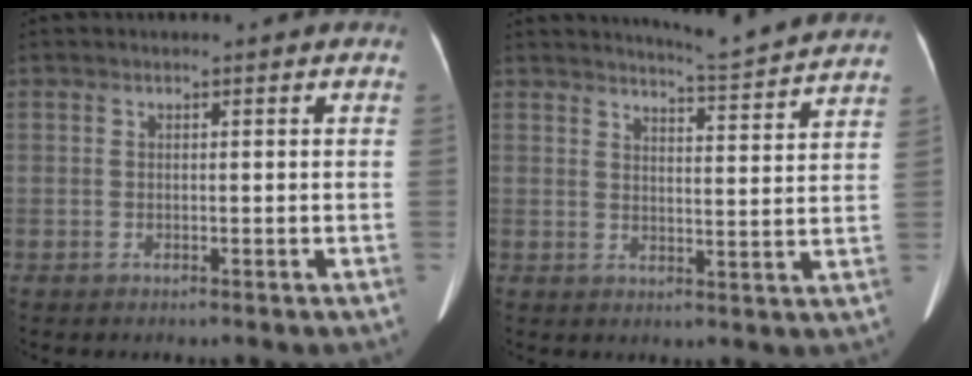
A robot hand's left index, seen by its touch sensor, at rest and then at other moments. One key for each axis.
{"total": 10.3, "fx": 10.0, "fy": -1.5, "fz": 2.0, "tx": -0.045, "ty": -0.031, "tz": 0.123}